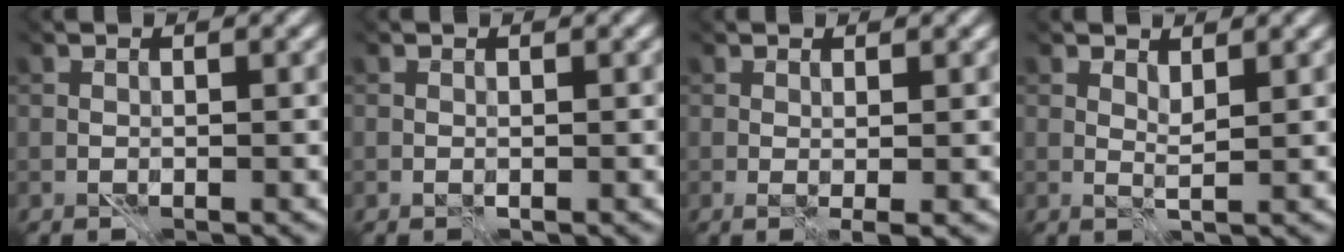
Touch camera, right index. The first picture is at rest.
{"total": 0.0}
{"total": 1.6, "force": [0.5, 0.2, 1.5], "torque": [-0.019, 0.000, 0.015]}
{"total": 1.7, "force": [1.4, -0.2, 0.9], "torque": [-0.016, 0.002, 0.025]}